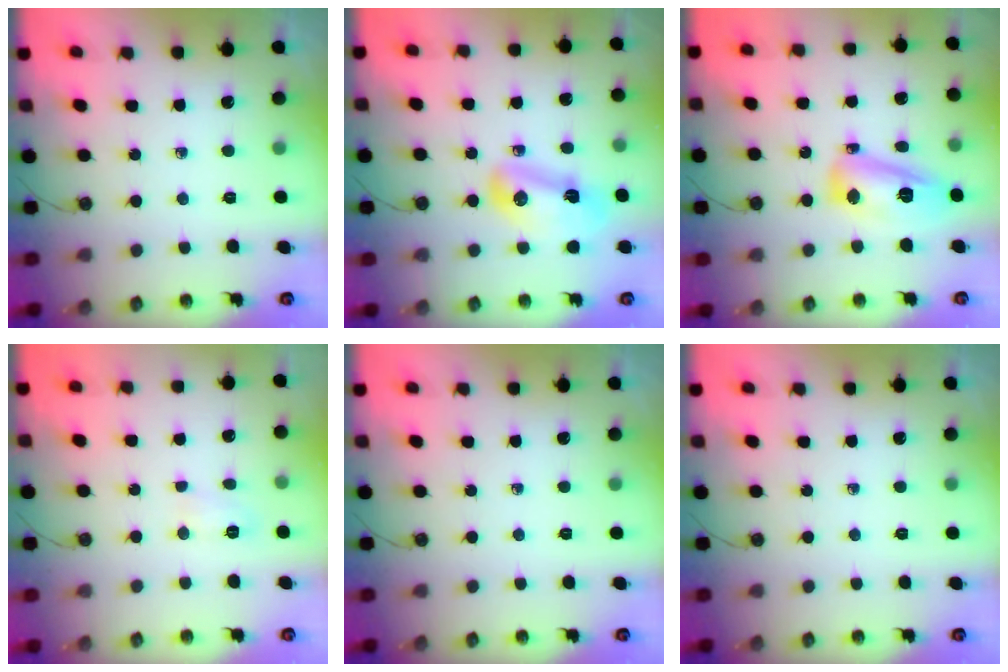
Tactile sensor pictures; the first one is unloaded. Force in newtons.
{"total": 9.0, "press": 9.0, "slide": 1.2}
{"total": 13.6, "press": 13.6, "slide": 1.4}
{"total": 4.6, "press": 4.4, "slide": 1.3}
{"total": 0.0}
{"total": 0.0}